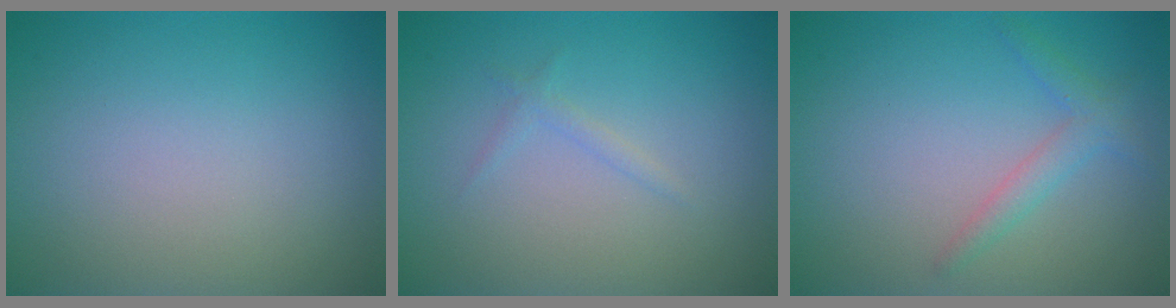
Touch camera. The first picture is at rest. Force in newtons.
{"total": 0.8, "press": 0.8, "slide": 0.0}
{"total": 1.9, "press": 1.9, "slide": 0.0}